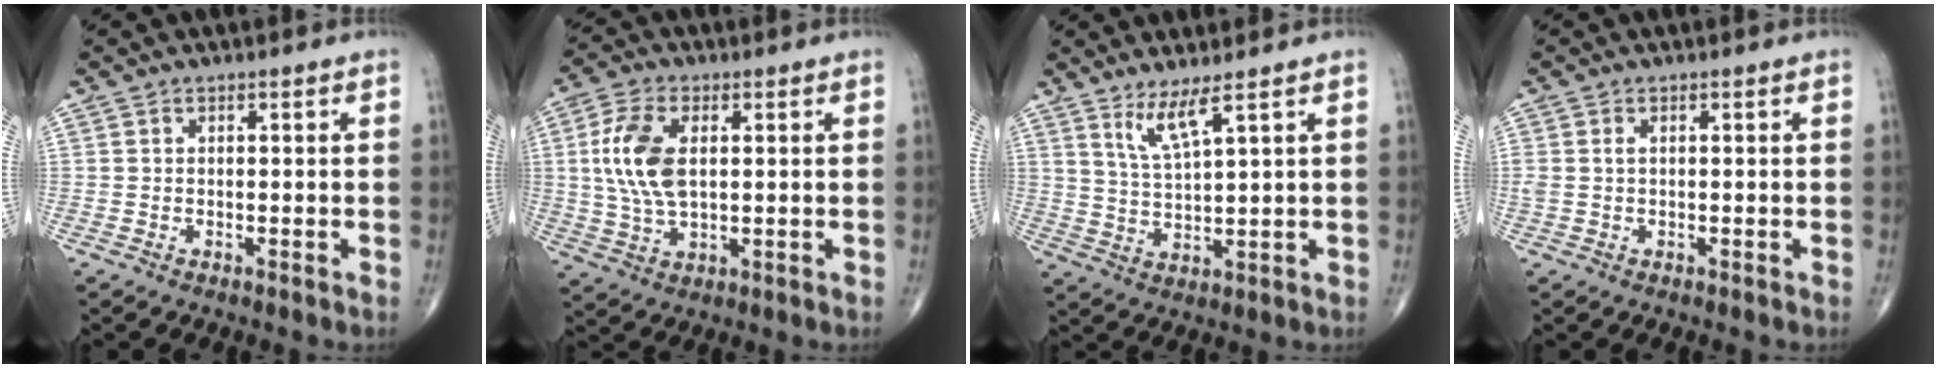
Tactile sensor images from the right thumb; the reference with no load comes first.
{"total": 10.7, "force": [1.6, 5.7, 8.9], "torque": [-0.190, -0.001, 0.033]}
{"total": 5.2, "force": [3.5, 0.1, 3.9], "torque": [-0.081, -0.038, 0.075]}
{"total": 1.5, "force": [0.3, 0.8, 1.2], "torque": [-0.037, 0.009, 0.009]}